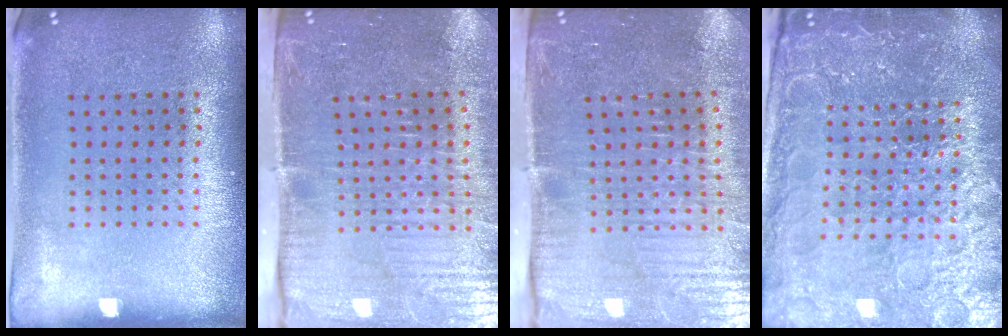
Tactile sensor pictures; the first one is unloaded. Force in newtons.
{"total": 5.4, "press": 4.6, "slide": 2.8}
{"total": 5.4, "press": 4.6, "slide": 2.8}
{"total": 5.4, "press": 4.9, "slide": 2.2}